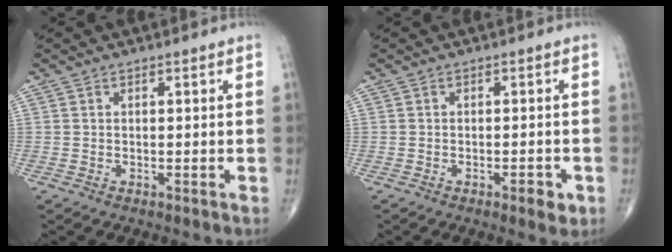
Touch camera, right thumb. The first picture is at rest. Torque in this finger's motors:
{"motor_torque": [0.64, 0.72, -0.12, 0.00, 0.00]}